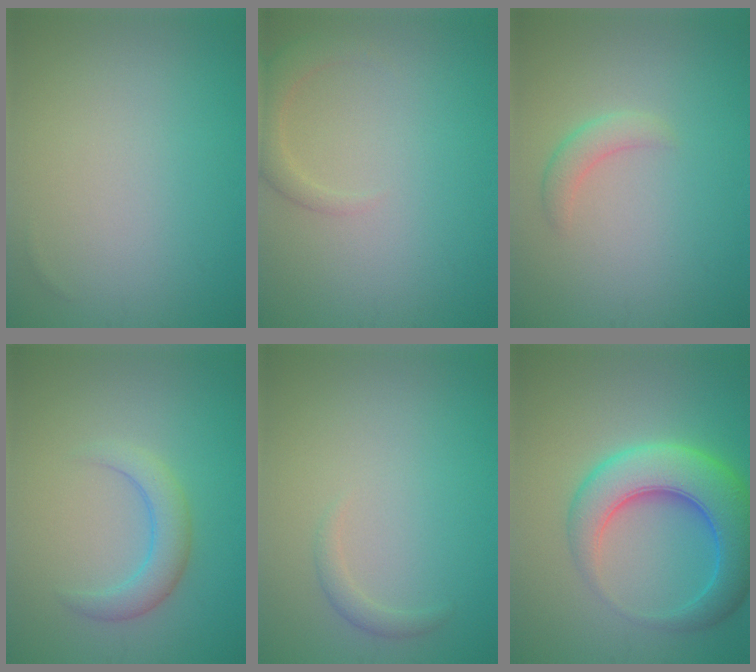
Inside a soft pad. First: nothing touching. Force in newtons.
{"total": 2.4, "press": 2.4, "slide": 0.3}
{"total": 1.7, "press": 1.7, "slide": 0.1}
{"total": 2.9, "press": 2.9, "slide": 0.2}
{"total": 1.1, "press": 1.1, "slide": 0.0}
{"total": 8.0, "press": 8.0, "slide": 0.3}